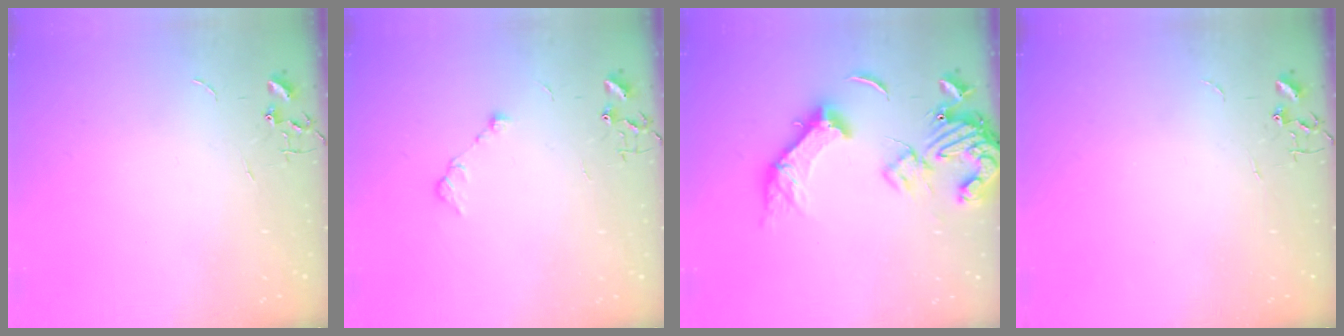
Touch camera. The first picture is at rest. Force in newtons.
{"total": 8.1, "press": 8.1, "slide": 0.9}
{"total": 17.4, "press": 17.3, "slide": 2.4}
{"total": 0.0}